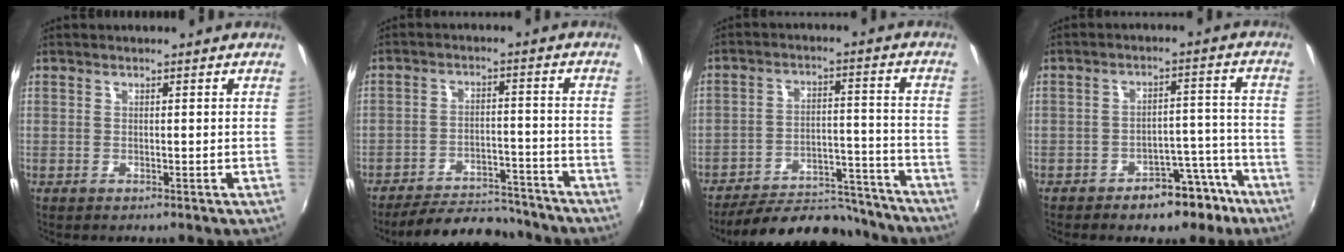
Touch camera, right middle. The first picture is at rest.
{"total": 13.8, "force": [-12.6, 3.7, 4.2], "torque": [-0.094, 0.016, -0.172]}
{"total": 19.1, "force": [-17.6, 5.4, 5.3], "torque": [-0.099, 0.033, -0.230]}
{"total": 8.4, "force": [-6.2, 4.4, 3.6], "torque": [-0.051, 0.039, -0.067]}